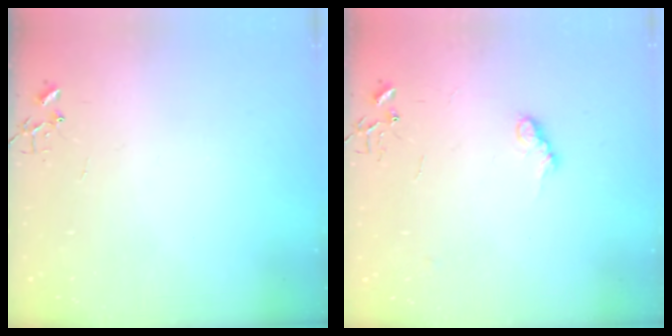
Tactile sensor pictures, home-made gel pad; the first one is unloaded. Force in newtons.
{"total": 7.6, "press": 7.6, "slide": 0.5}